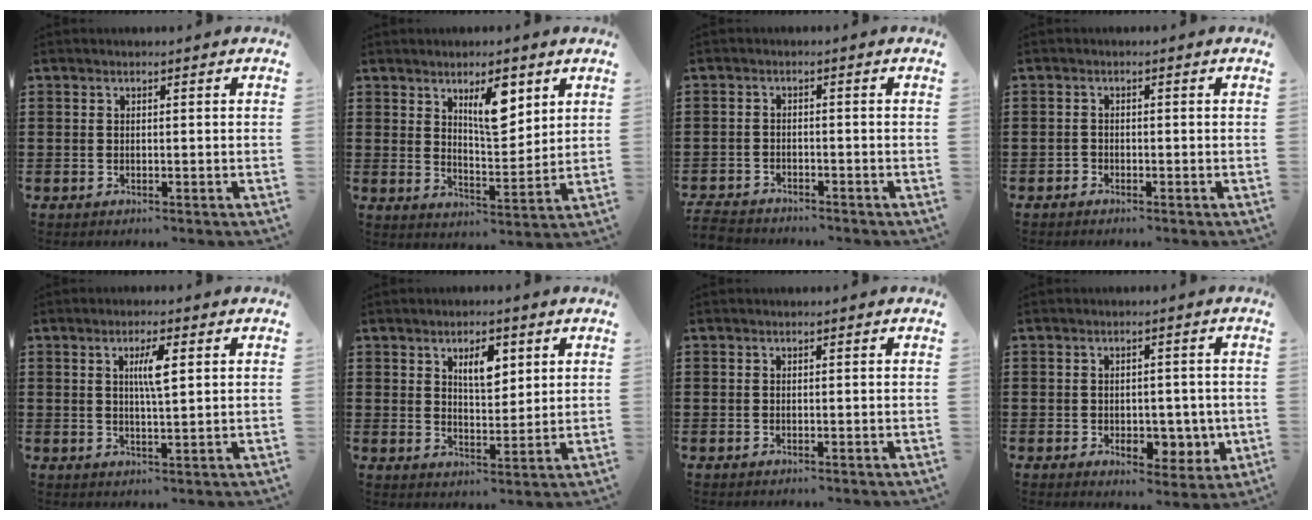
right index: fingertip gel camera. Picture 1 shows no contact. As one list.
[{"total": 7.7, "force": [3.9, 3.0, 5.9], "torque": [-0.086, -0.009, 0.060]}, {"total": 2.6, "force": [-2.6, 0.4, 0.0], "torque": [-0.013, -0.003, -0.059]}, {"total": 1.0, "force": [-0.9, 0.5, 0.1], "torque": [-0.004, 0.002, -0.019]}, {"total": 4.1, "force": [1.2, 0.7, 3.8], "torque": [-0.079, 0.007, 0.016]}, {"total": 5.0, "force": [2.5, 2.3, 3.8], "torque": [-0.058, -0.001, 0.037]}, {"total": 0.0}, {"total": 4.6, "force": [-0.9, 3.3, 3.1], "torque": [-0.052, 0.007, -0.015]}]